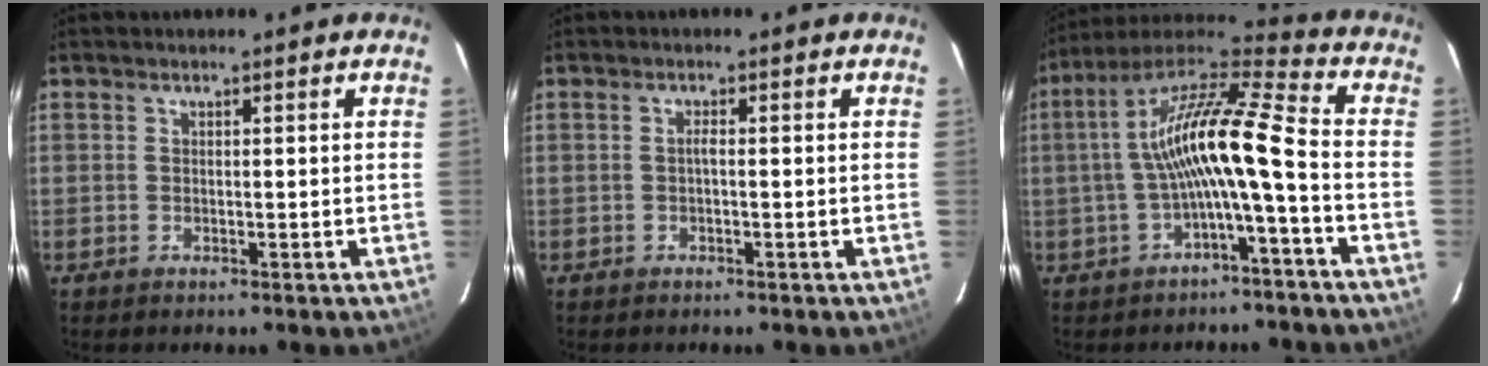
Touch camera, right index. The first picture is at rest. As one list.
[{"total": 0.8, "force": [-0.3, 0.1, 0.8], "torque": [-0.014, 0.005, -0.006]}, {"total": 15.2, "force": [-2.3, 1.7, 14.9], "torque": [-0.283, 0.019, -0.046]}]